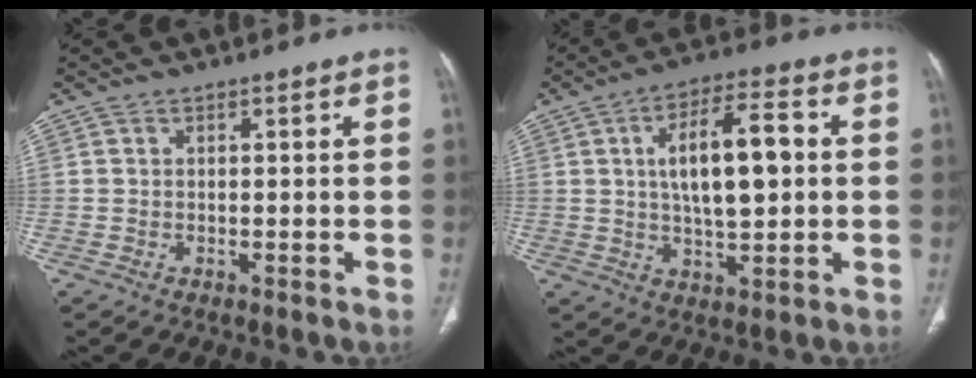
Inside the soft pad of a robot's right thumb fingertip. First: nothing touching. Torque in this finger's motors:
{"motor_torque": [-0.66, 1.93, 0.57, 0.77, 0.39]}